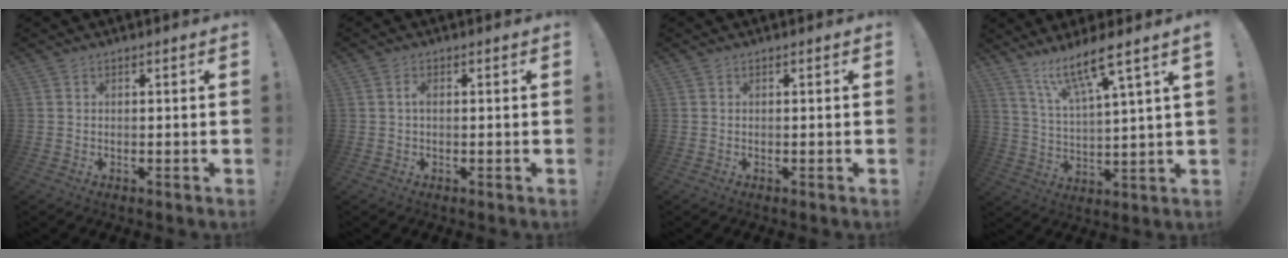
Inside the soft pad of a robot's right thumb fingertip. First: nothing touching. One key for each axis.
{"total": 1.2, "fx": 0.2, "fy": 0.6, "fz": 1.0, "tx": -0.020, "ty": 0.006, "tz": 0.003}
{"total": 0.0}
{"total": 12.2, "fx": 8.9, "fy": 0.9, "fz": 8.4, "tx": -0.142, "ty": -0.051, "tz": 0.142}